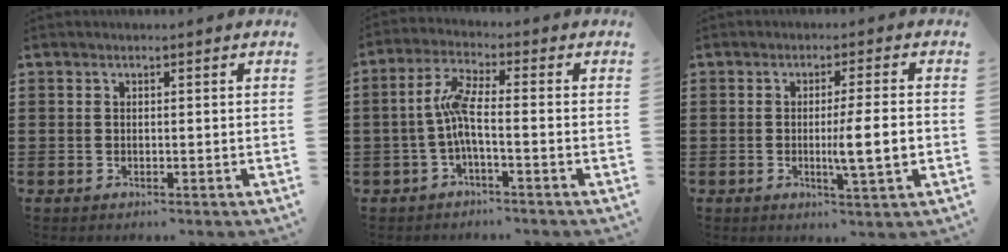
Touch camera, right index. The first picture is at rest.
{"total": 5.5, "force": [-1.2, 1.1, 5.3], "torque": [-0.120, -0.005, -0.030]}
{"total": 6.2, "force": [-0.8, 0.3, 6.1], "torque": [-0.095, -0.011, -0.017]}